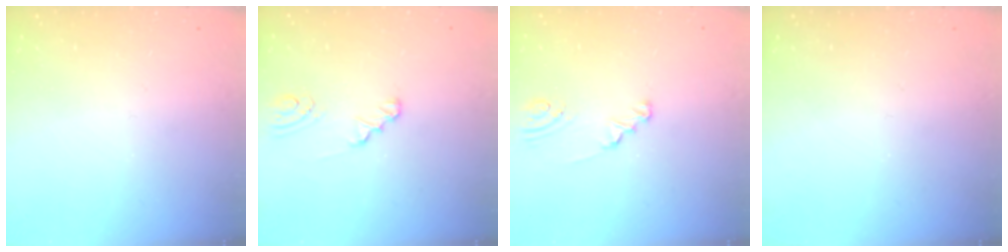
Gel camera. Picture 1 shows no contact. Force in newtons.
{"total": 3.2, "press": 3.2, "slide": 0.3}
{"total": 2.0, "press": 2.0, "slide": 0.2}
{"total": 0.0}